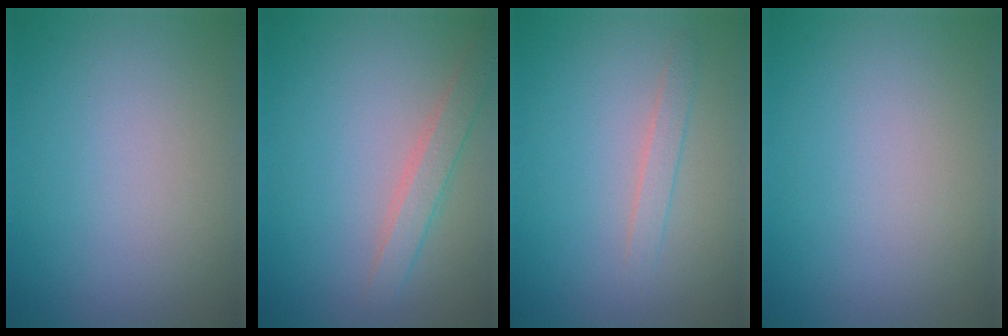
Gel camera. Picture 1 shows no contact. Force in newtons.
{"total": 2.3, "press": 2.3, "slide": 0.1}
{"total": 1.4, "press": 1.4, "slide": 0.1}
{"total": 0.0}